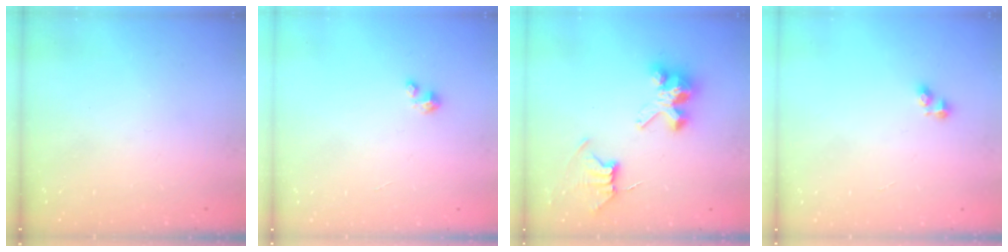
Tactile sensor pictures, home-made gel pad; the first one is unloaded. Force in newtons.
{"total": 0.6, "press": 0.6, "slide": 0.3}
{"total": 8.9, "press": 8.8, "slide": 0.7}
{"total": 2.6, "press": 2.6, "slide": 0.4}